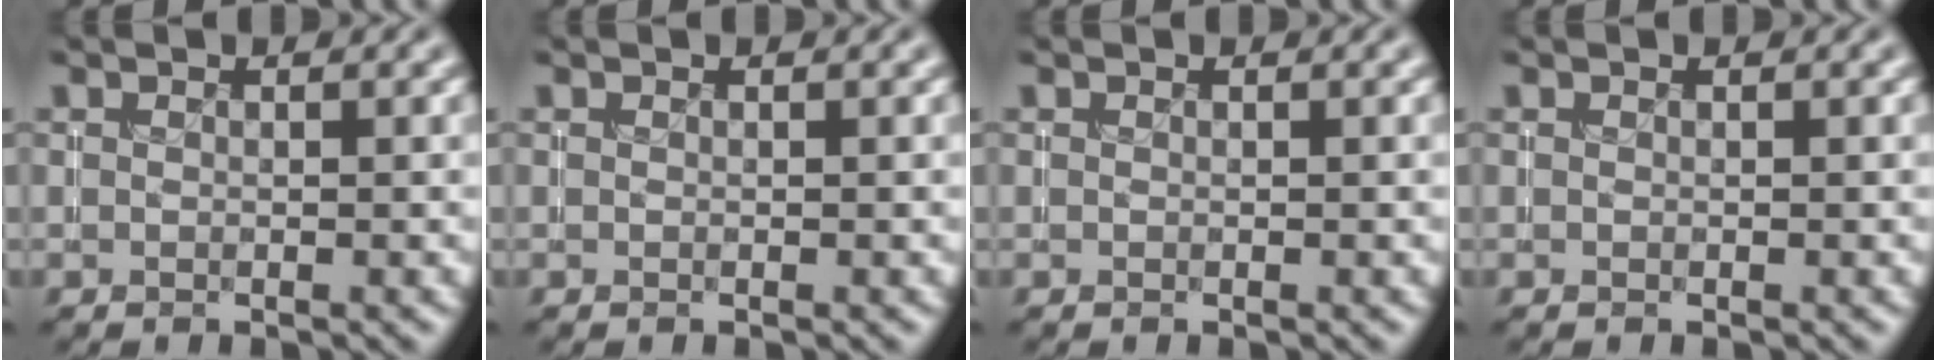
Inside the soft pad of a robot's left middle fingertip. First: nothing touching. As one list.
[{"total": 0.0}, {"total": 0.0}, {"total": 0.0}]